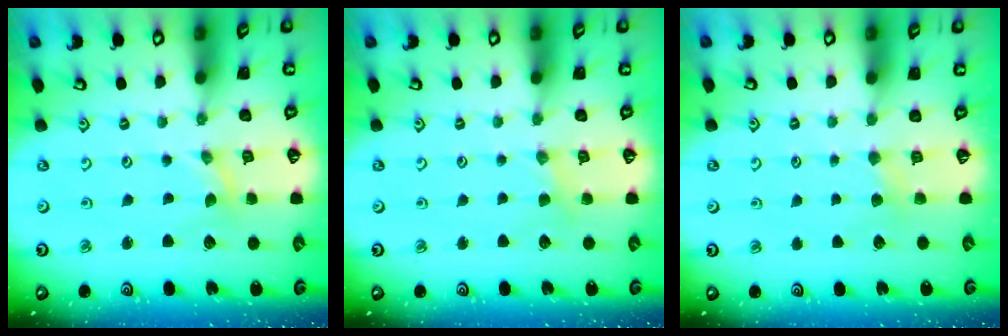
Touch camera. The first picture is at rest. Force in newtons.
{"total": 2.3, "press": 2.3, "slide": 0.3}
{"total": 2.1, "press": 2.0, "slide": 0.4}